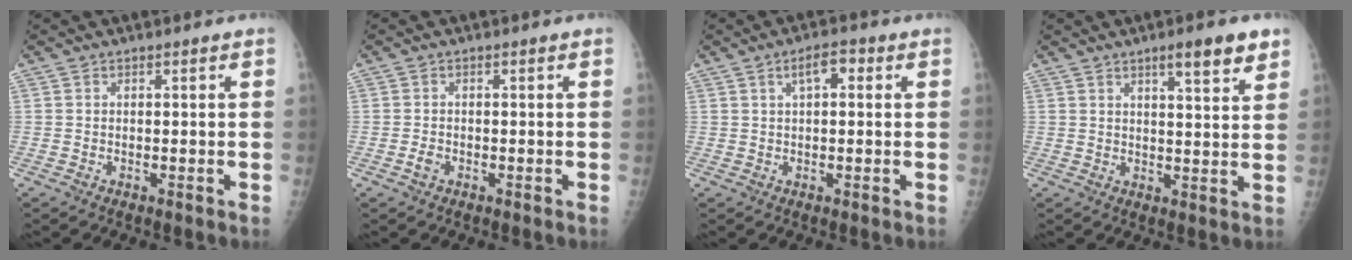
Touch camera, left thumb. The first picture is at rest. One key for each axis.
{"total": 1.3, "fx": -0.7, "fy": 0.8, "fz": 0.7, "tx": -0.014, "ty": 0.004, "tz": -0.014}
{"total": 4.1, "fx": 1.4, "fy": 1.9, "fz": 3.3, "tx": -0.049, "ty": 0.010, "tz": 0.020}
{"total": 7.5, "fx": 4.7, "fy": 1.5, "fz": 5.6, "tx": -0.067, "ty": -0.025, "tz": 0.066}